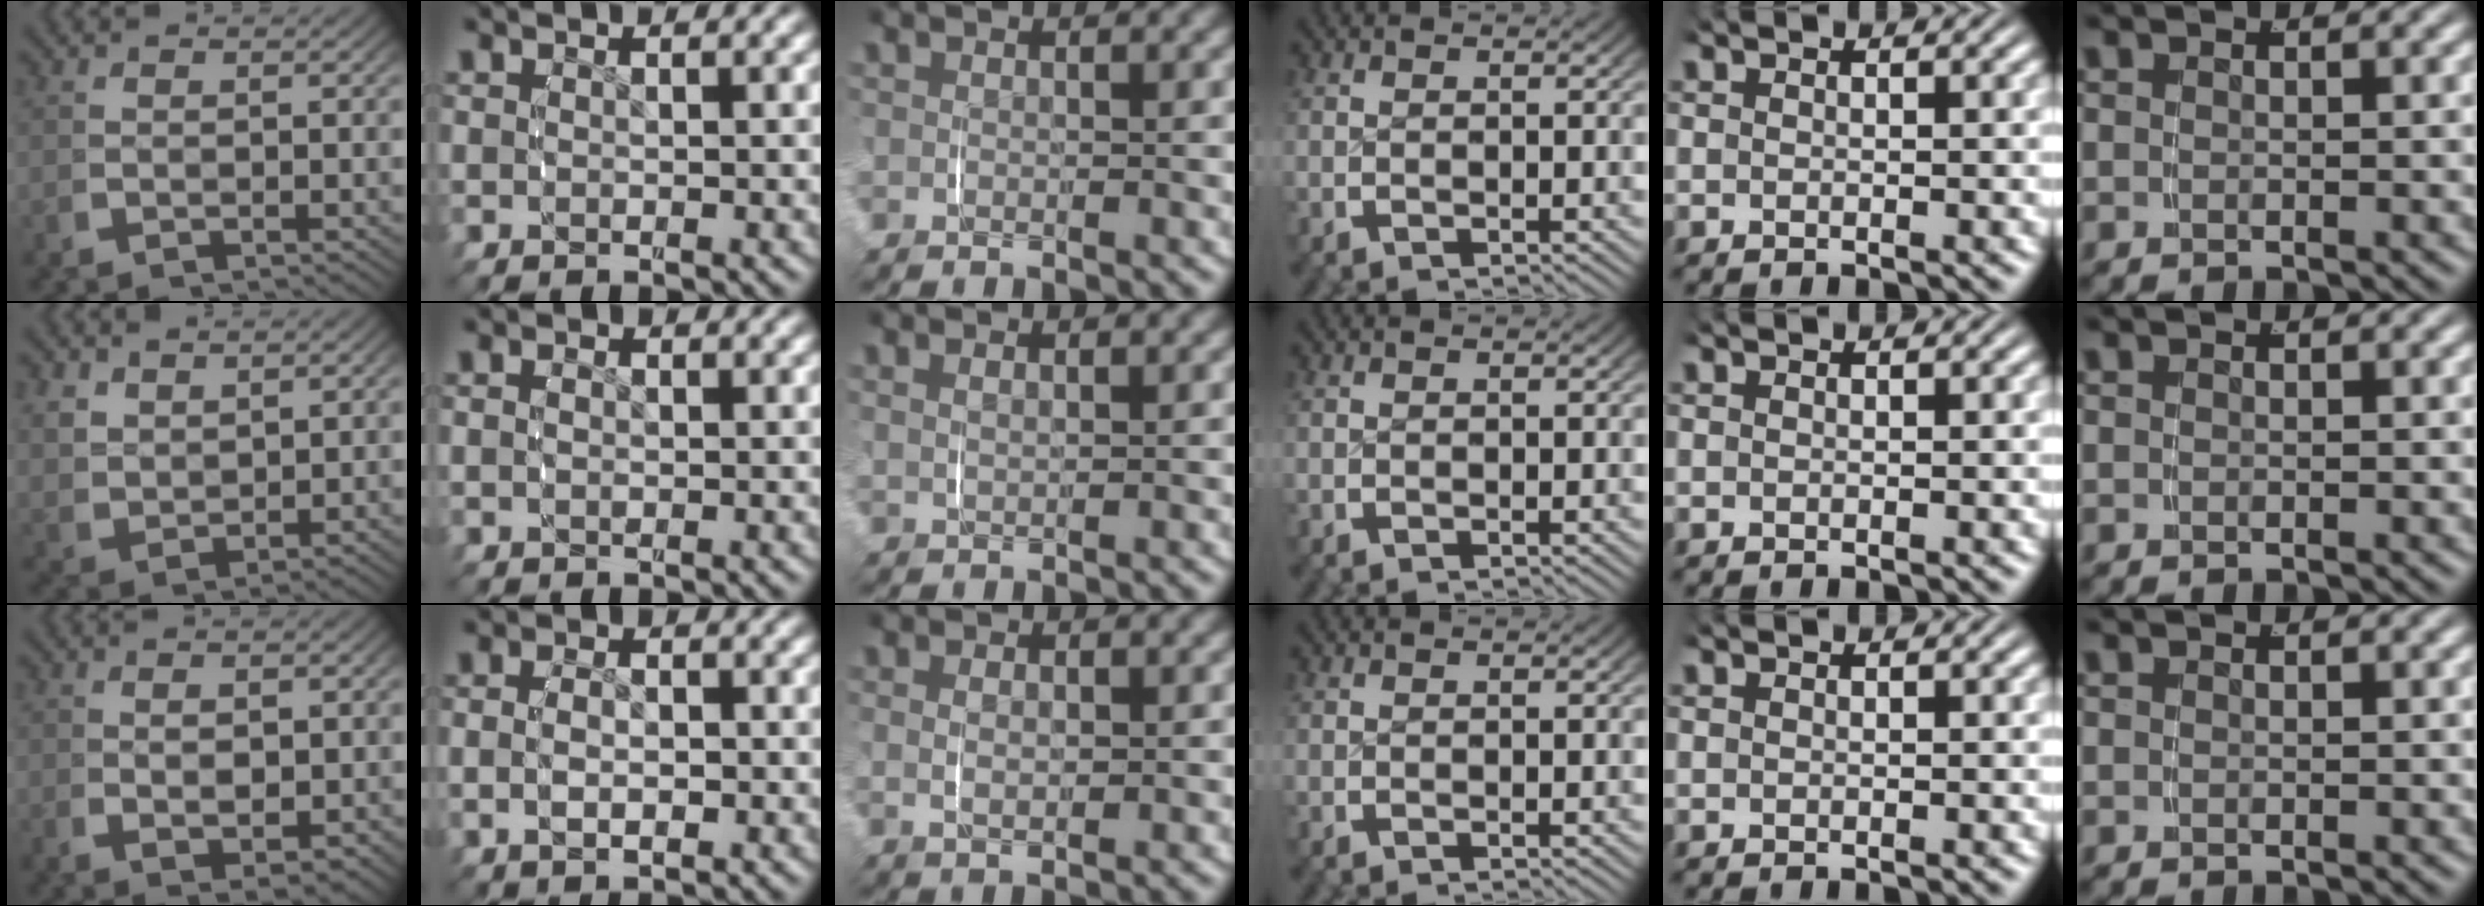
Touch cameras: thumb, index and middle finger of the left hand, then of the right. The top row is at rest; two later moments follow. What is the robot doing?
{"motion": "lift_and_place", "object": "scarf"}